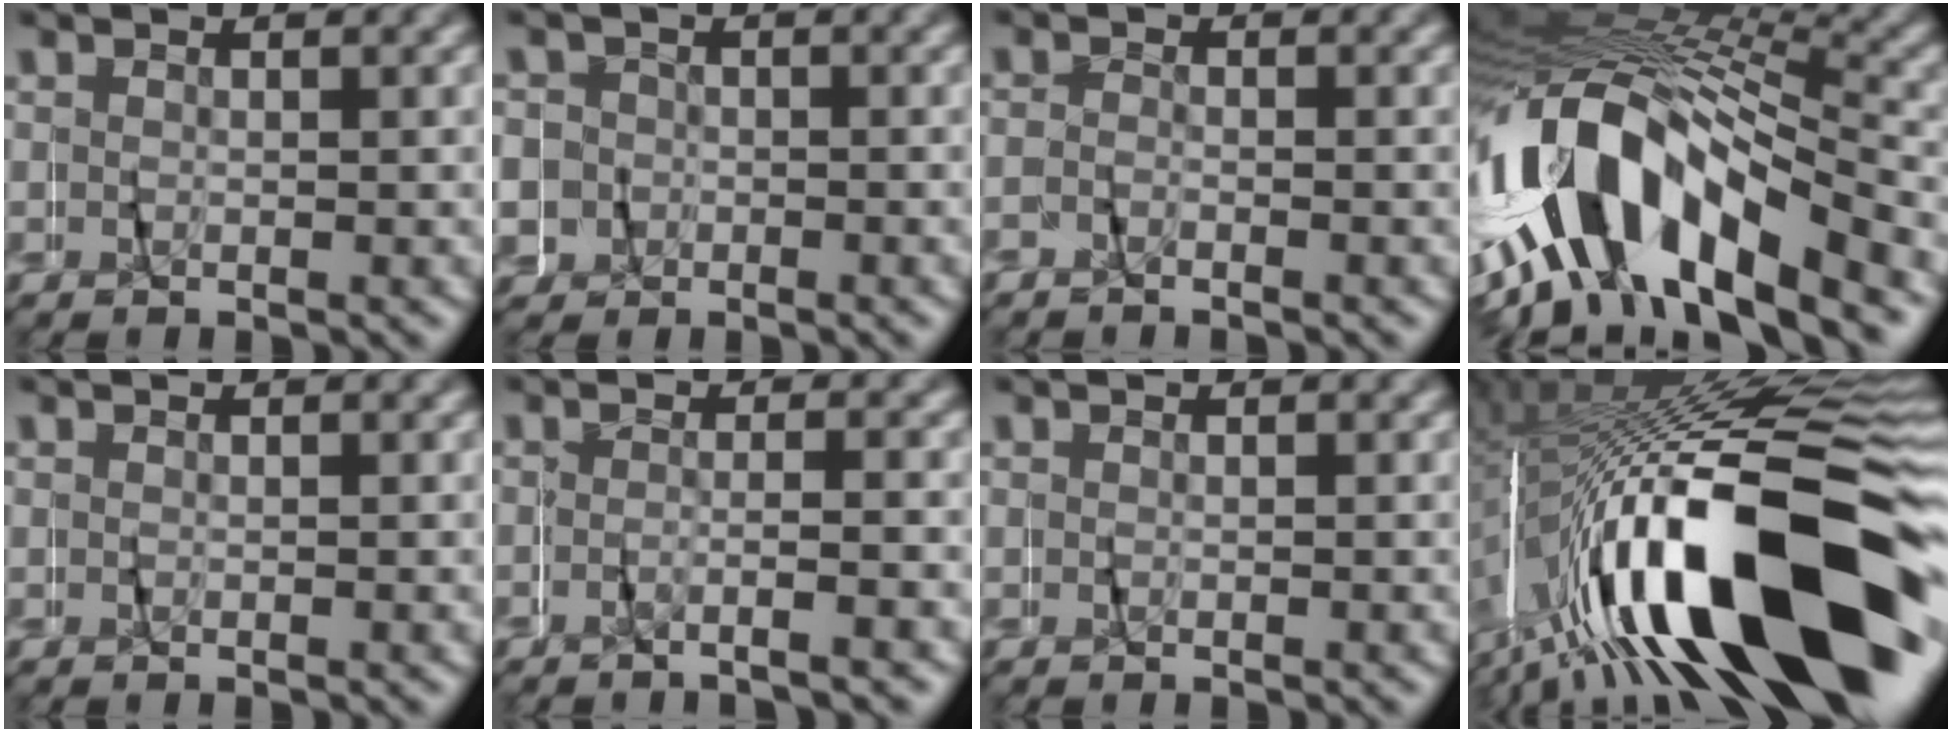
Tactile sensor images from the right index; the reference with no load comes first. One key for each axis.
{"total": 6.1, "fx": 0.5, "fy": 5.9, "fz": 1.4, "tx": -0.044, "ty": 0.010, "tz": -0.005}
{"total": 1.3, "fx": -1.2, "fy": 0.4, "fz": -0.3, "tx": -0.008, "ty": 0.007, "tz": -0.029}
{"total": 15.9, "fx": -3.6, "fy": 9.8, "fz": 12.0, "tx": -0.253, "ty": 0.008, "tz": -0.057}
{"total": 0.0}
{"total": 2.1, "fx": -1.9, "fy": -0.5, "fz": 0.8, "tx": -0.026, "ty": 0.007, "tz": -0.035}
{"total": 0.0}
{"total": 22.6, "fx": -5.3, "fy": 9.4, "fz": 19.8, "tx": -0.330, "ty": 0.013, "tz": -0.071}